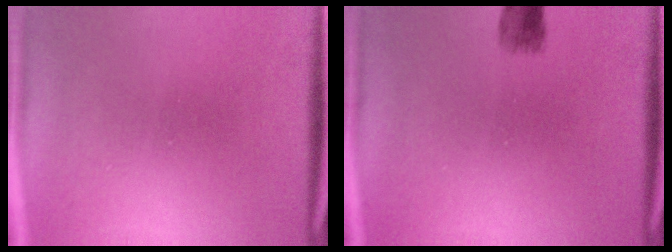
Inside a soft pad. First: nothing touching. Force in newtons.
{"total": 1.3}